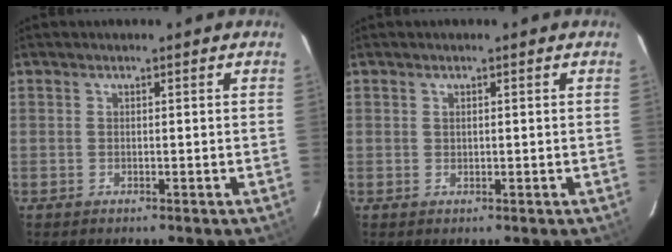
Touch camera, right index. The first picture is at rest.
{"total": 0.5, "force": [0.3, 0.3, 0.3], "torque": [-0.005, 0.002, 0.006]}